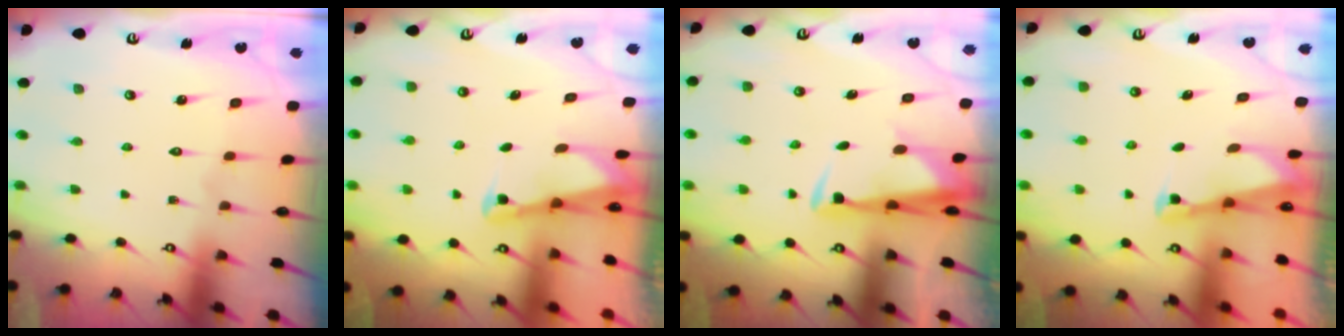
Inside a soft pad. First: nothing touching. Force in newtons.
{"total": 2.2, "press": 2.2, "slide": 0.3}
{"total": 3.3, "press": 3.3, "slide": 0.7}
{"total": 1.9, "press": 1.9, "slide": 0.4}